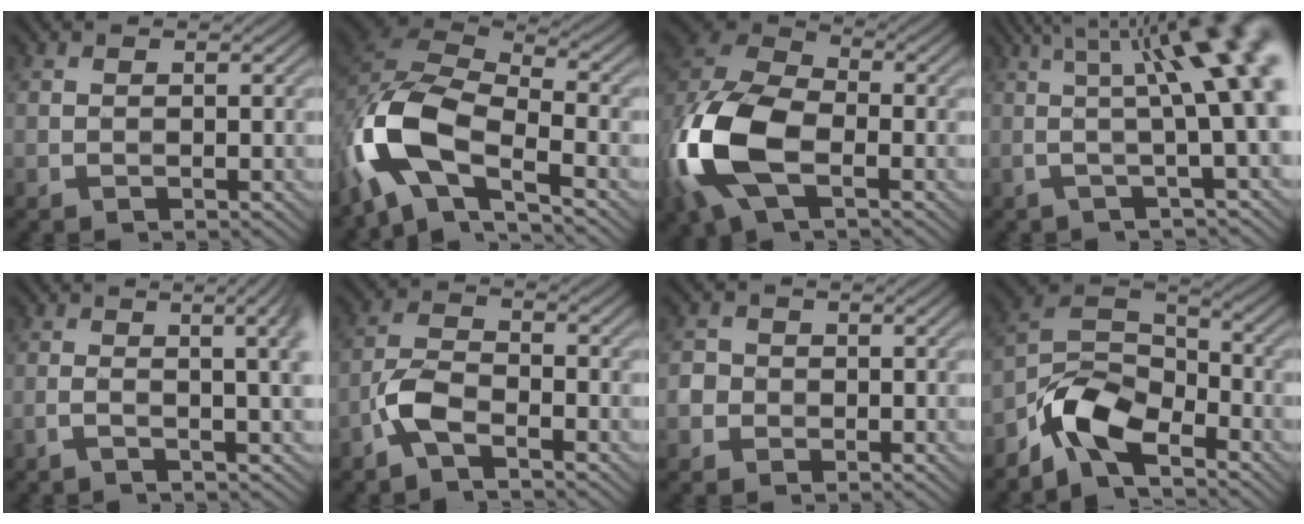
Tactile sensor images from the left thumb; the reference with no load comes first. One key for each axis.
{"total": 12.7, "fx": -5.7, "fy": 6.4, "fz": 9.4, "tx": -0.206, "ty": -0.011, "tz": -0.120}
{"total": 15.3, "fx": -4.4, "fy": 8.8, "fz": 11.7, "tx": -0.313, "ty": -0.022, "tz": -0.091}
{"total": 12.8, "fx": 2.0, "fy": 2.3, "fz": 12.4, "tx": -0.154, "ty": 0.027, "tz": 0.034}
{"total": 6.9, "fx": 0.3, "fy": 1.9, "fz": 6.6, "tx": -0.070, "ty": 0.016, "tz": 0.002}
{"total": 4.6, "fx": -2.9, "fy": 1.6, "fz": 3.2, "tx": -0.074, "ty": 0.006, "tz": -0.074}
{"total": 2.0, "fx": -0.5, "fy": 1.9, "fz": 0.4, "tx": -0.002, "ty": 0.000, "tz": -0.013}
{"total": 8.6, "fx": -5.8, "fy": 4.0, "fz": 4.9, "tx": -0.096, "ty": 0.003, "tz": -0.134}